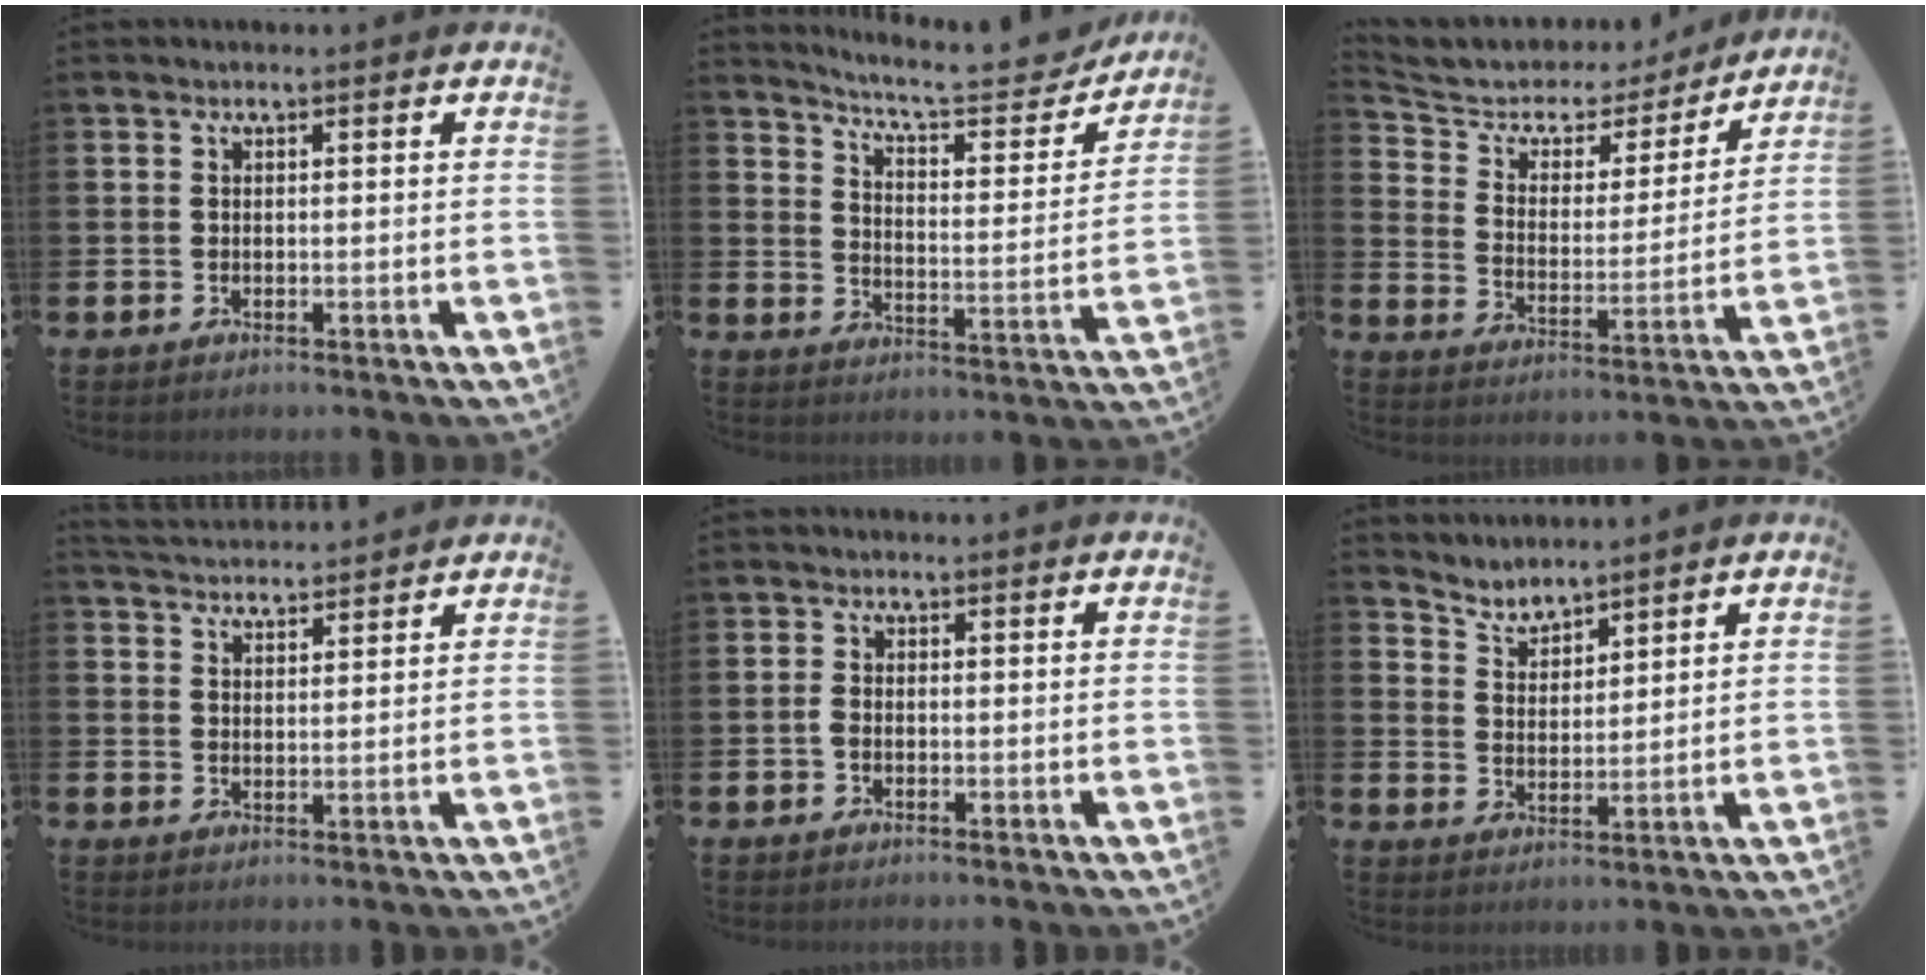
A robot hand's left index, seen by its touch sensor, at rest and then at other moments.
{"total": 7.7, "force": [7.2, 1.2, 2.7], "torque": [-0.066, -0.056, 0.117]}
{"total": 5.7, "force": [4.6, 3.1, 1.1], "torque": [-0.053, -0.034, 0.072]}
{"total": 4.0, "force": [3.9, 0.5, -0.1], "torque": [-0.012, -0.020, 0.073]}
{"total": 1.5, "force": [-0.5, 1.0, 1.0], "torque": [-0.014, 0.002, -0.013]}
{"total": 3.8, "force": [3.8, 0.6, -0.2], "torque": [-0.011, -0.021, 0.068]}